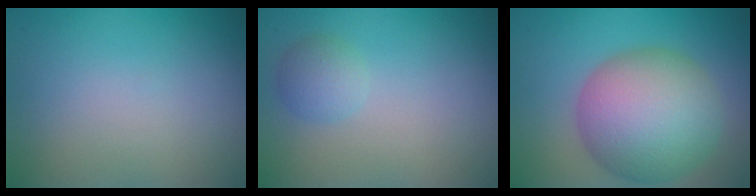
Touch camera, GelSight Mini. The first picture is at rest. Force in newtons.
{"total": 1.7, "press": 1.7, "slide": 0.1}
{"total": 10.4, "press": 10.4, "slide": 0.2}